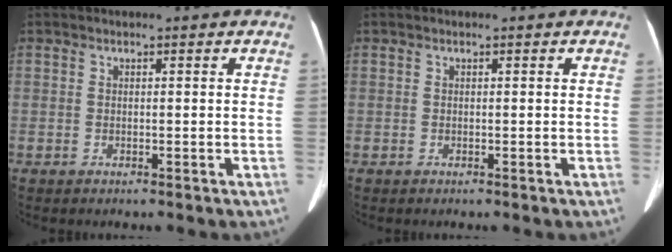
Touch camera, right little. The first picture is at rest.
{"total": 0.0}